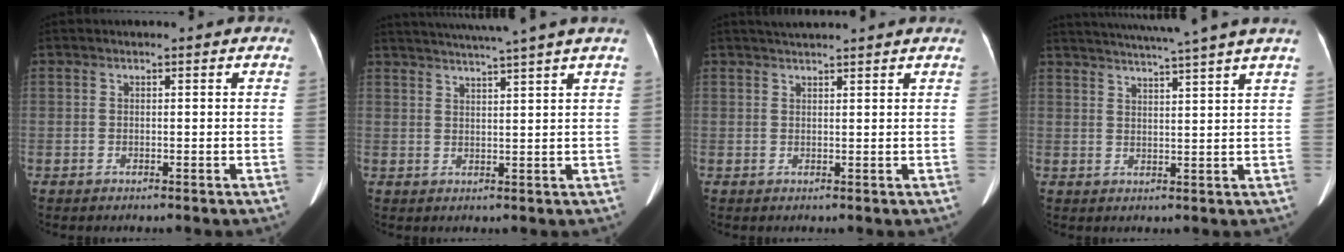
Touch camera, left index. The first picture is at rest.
{"total": 10.4, "force": [9.0, -2.2, 4.8], "torque": [-0.077, -0.001, 0.120]}
{"total": 4.9, "force": [4.5, -0.4, 1.8], "torque": [-0.024, 0.030, 0.062]}
{"total": 13.0, "force": [11.4, -2.2, 5.9], "torque": [-0.101, -0.013, 0.149]}